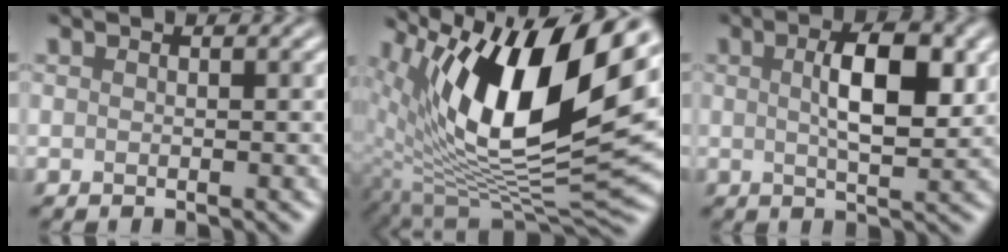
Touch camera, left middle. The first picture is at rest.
{"total": 15.1, "force": [5.6, 5.5, 12.9], "torque": [-0.212, -0.005, 0.096]}
{"total": 5.6, "force": [1.1, 1.8, 5.2], "torque": [-0.087, 0.005, 0.019]}